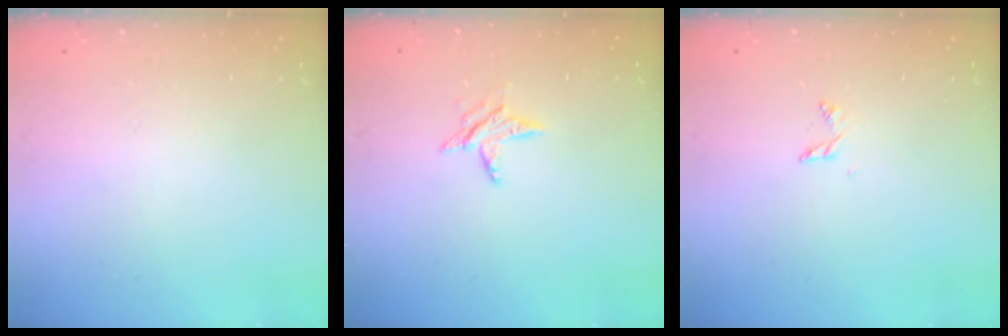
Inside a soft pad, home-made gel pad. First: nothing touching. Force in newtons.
{"total": 5.3, "press": 5.3, "slide": 0.6}
{"total": 2.8, "press": 2.8, "slide": 0.2}